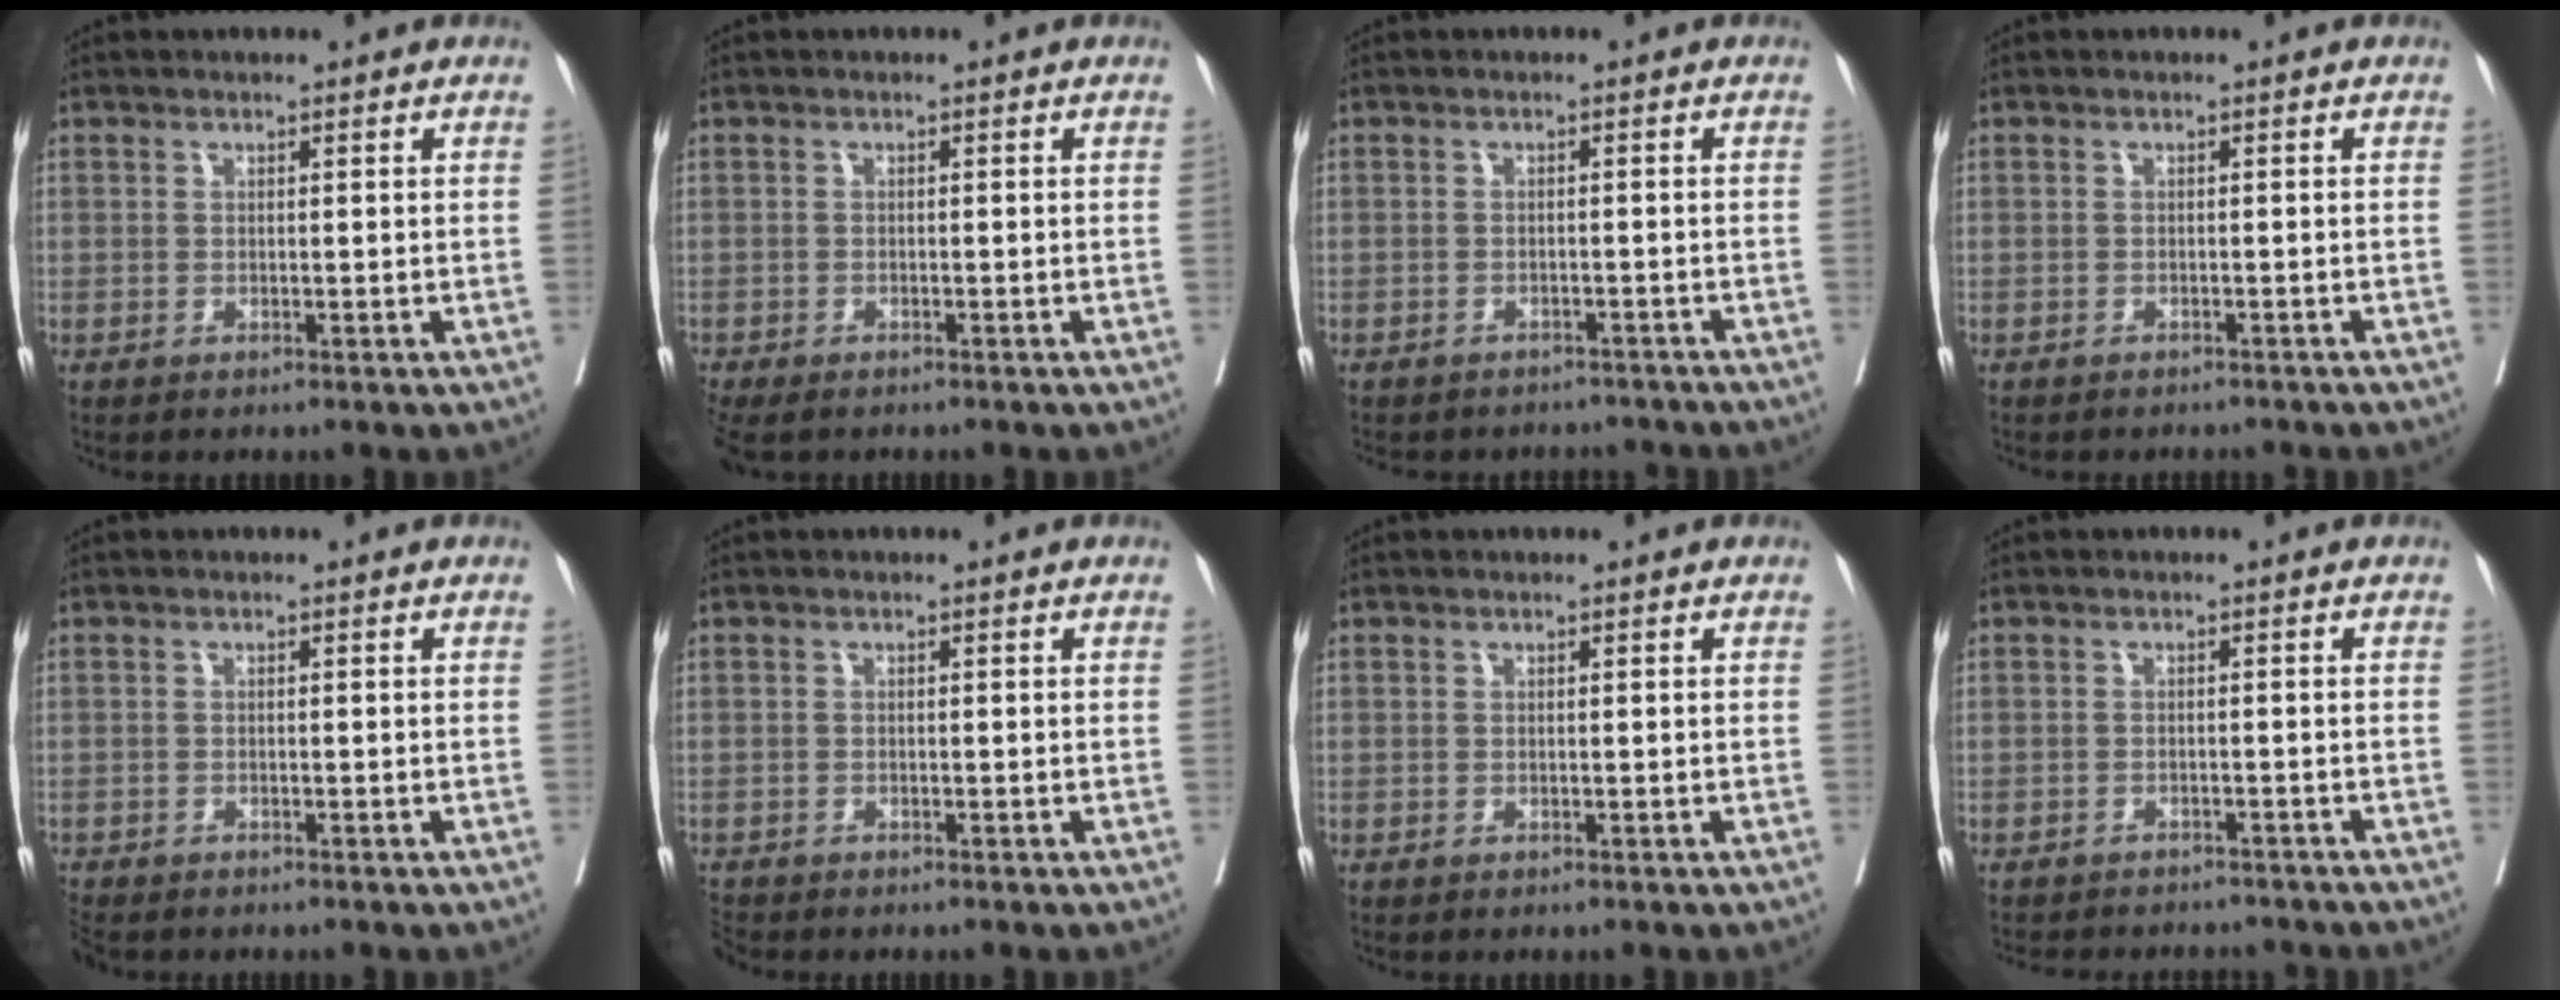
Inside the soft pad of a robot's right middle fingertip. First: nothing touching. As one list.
[{"total": 5.4, "force": [-4.3, 2.1, 2.5], "torque": [-0.047, -0.012, -0.068]}, {"total": 8.7, "force": [-8.1, 2.9, 1.4], "torque": [-0.031, 0.005, -0.093]}, {"total": 4.3, "force": [-4.0, 1.1, 1.0], "torque": [-0.014, -0.005, -0.048]}, {"total": 4.2, "force": [-3.7, 1.4, 1.5], "torque": [-0.034, -0.011, -0.066]}, {"total": 1.8, "force": [-1.7, 0.4, 0.0], "torque": [-0.001, -0.009, -0.033]}, {"total": 0.0}, {"total": 10.3, "force": [-9.6, 2.7, 2.5], "torque": [-0.050, 0.001, -0.114]}]